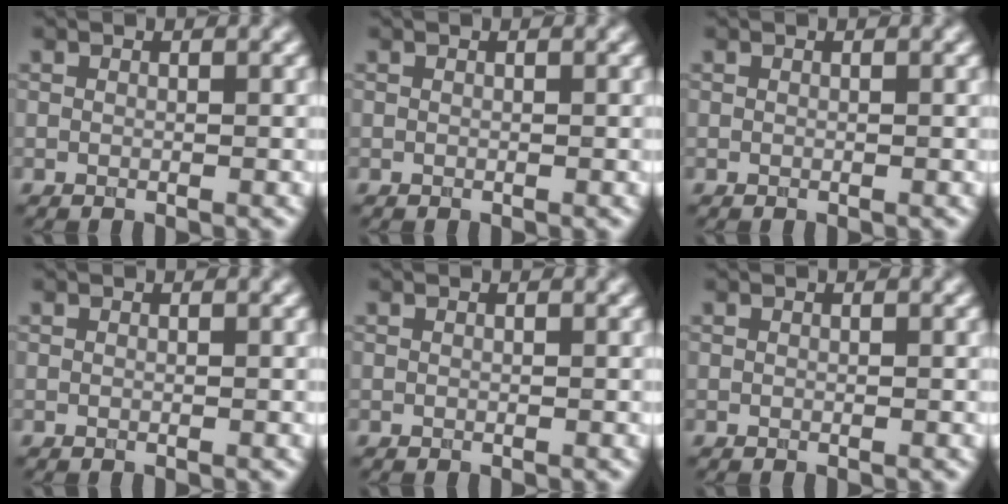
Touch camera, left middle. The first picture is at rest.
{"total": 0.0}
{"total": 0.0}
{"total": 0.0}
{"total": 0.0}
{"total": 0.0}